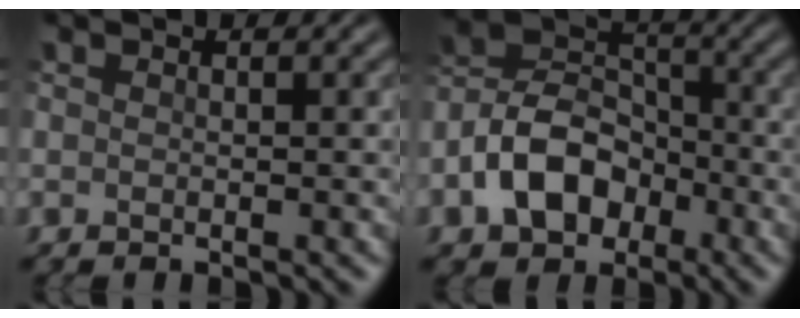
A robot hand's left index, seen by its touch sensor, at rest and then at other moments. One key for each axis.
{"total": 6.9, "fx": -2.9, "fy": 4.8, "fz": 3.9, "tx": -0.069, "ty": 0.006, "tz": -0.066}